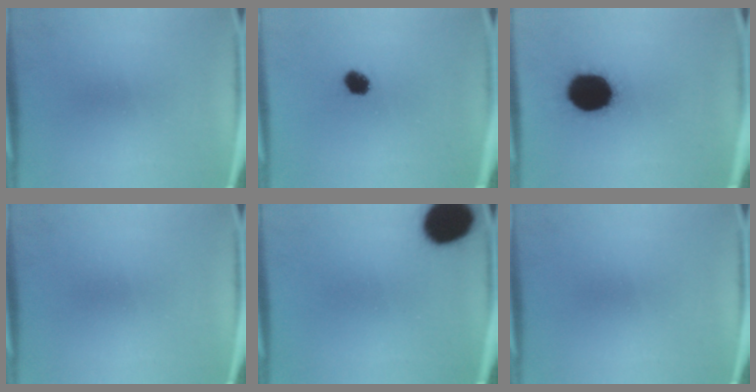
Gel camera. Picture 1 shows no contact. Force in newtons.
{"total": 2.6}
{"total": 17.8}
{"total": 0.0}
{"total": 15.0}
{"total": 0.0}